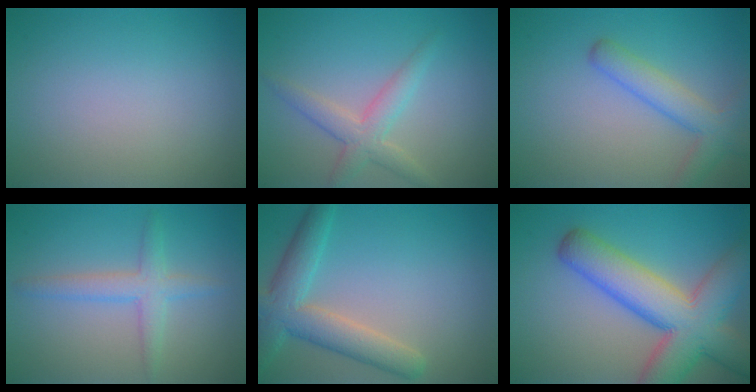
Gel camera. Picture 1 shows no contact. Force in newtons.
{"total": 3.0, "press": 3.0, "slide": 0.3}
{"total": 3.6, "press": 3.6, "slide": 0.1}
{"total": 2.7, "press": 2.7, "slide": 0.2}
{"total": 5.3, "press": 5.3, "slide": 0.3}
{"total": 10.5, "press": 10.5, "slide": 0.4}